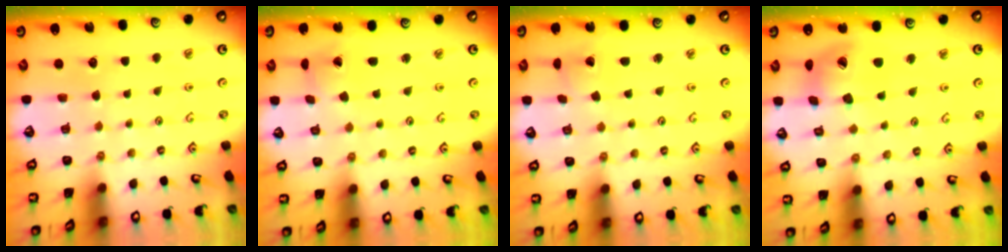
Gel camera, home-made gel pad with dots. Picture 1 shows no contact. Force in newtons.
{"total": 1.5, "press": 1.4, "slide": 0.2}
{"total": 2.0, "press": 2.0, "slide": 0.2}
{"total": 12.6, "press": 12.5, "slide": 1.9}